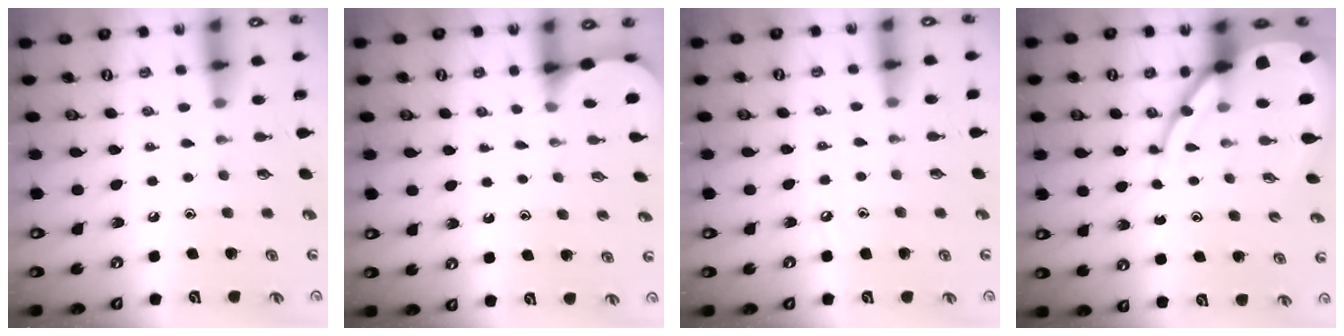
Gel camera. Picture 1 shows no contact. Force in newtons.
{"total": 1.9, "press": 1.9, "slide": 0.2}
{"total": 4.2, "press": 4.2, "slide": 0.6}
{"total": 12.5, "press": 12.4, "slide": 1.4}